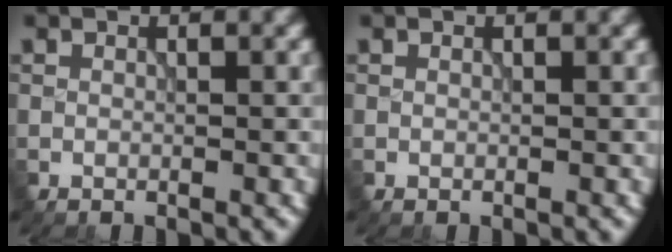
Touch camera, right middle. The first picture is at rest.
{"total": 0.0}